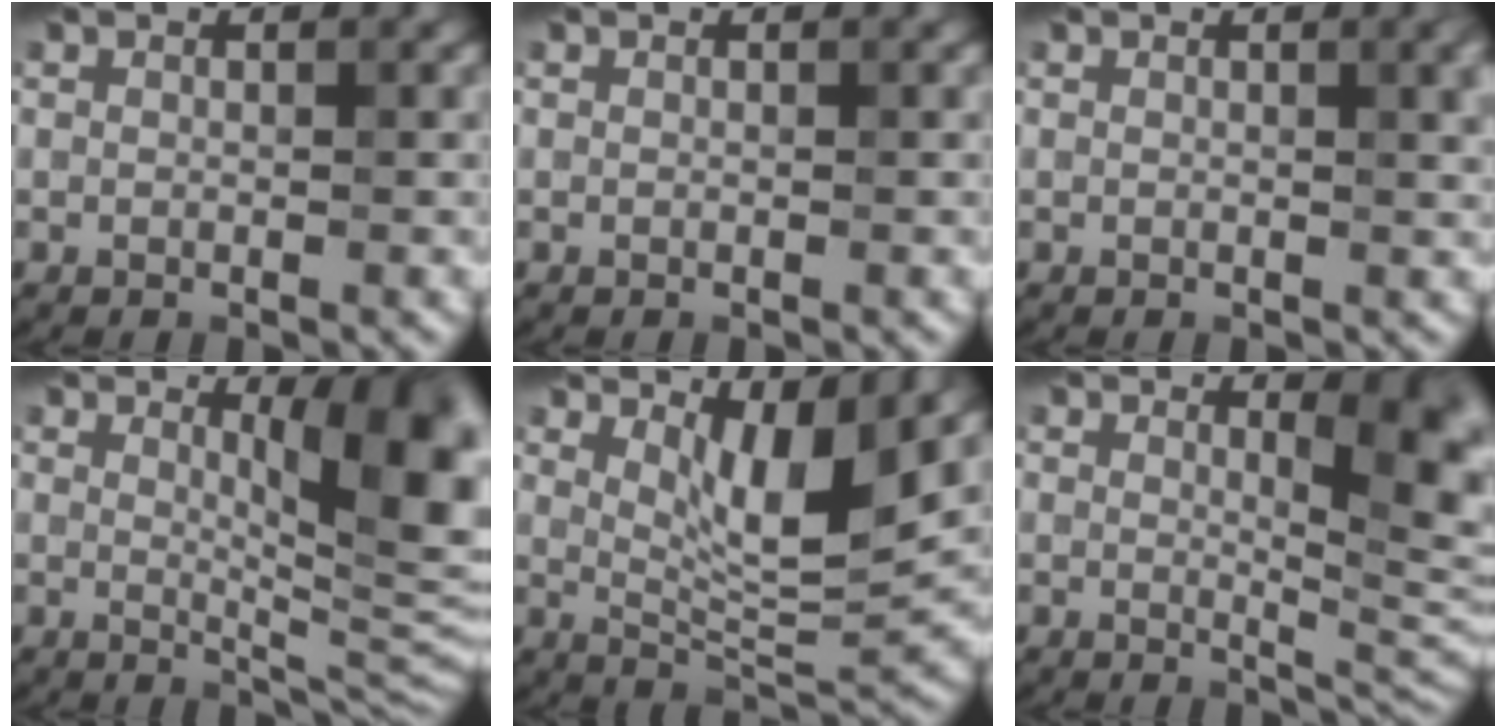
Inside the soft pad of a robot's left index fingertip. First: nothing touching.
{"total": 0.0}
{"total": 3.7, "force": [1.3, 1.4, 3.2], "torque": [-0.036, 0.003, 0.021]}
{"total": 8.7, "force": [2.8, 2.6, 7.8], "torque": [-0.100, -0.007, 0.051]}
{"total": 6.2, "force": [2.9, 1.6, 5.2], "torque": [-0.084, -0.015, 0.051]}
{"total": 6.0, "force": [1.9, 2.0, 5.3], "torque": [-0.060, -0.008, 0.029]}